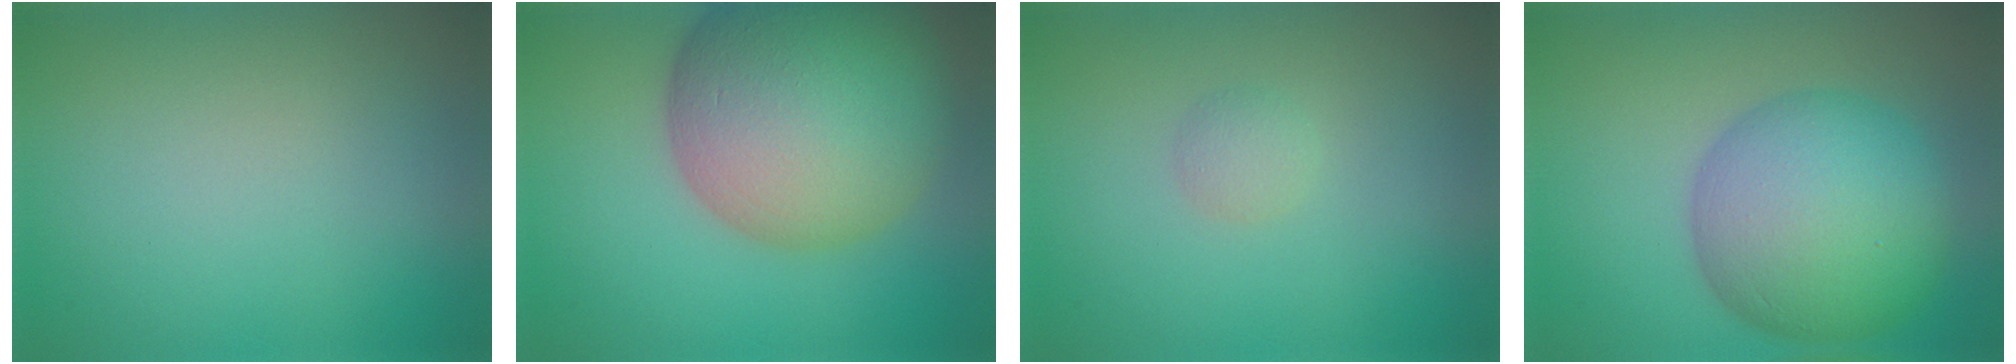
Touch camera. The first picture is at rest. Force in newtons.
{"total": 15.3, "press": 15.3, "slide": 0.9}
{"total": 1.1, "press": 1.1, "slide": 0.1}
{"total": 10.6, "press": 10.6, "slide": 0.2}